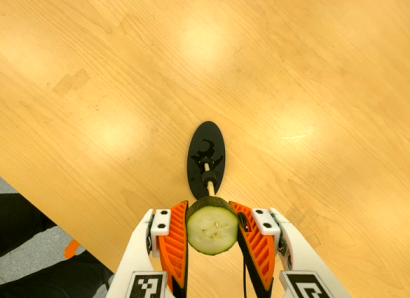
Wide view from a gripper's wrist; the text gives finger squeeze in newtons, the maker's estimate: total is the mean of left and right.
{"total": 9.5, "left": 8.4, "right": 10.6}